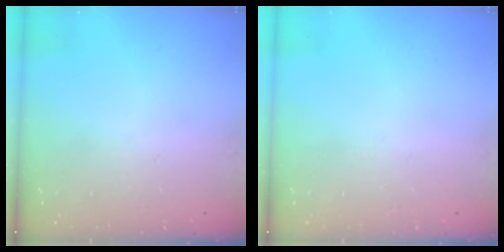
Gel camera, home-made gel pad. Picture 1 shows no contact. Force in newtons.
{"total": 0.0}